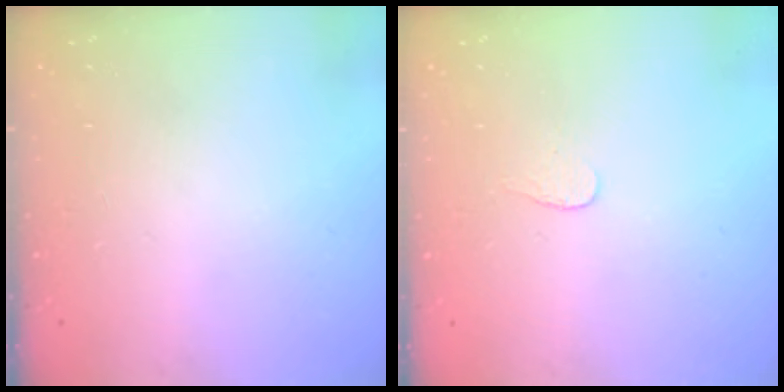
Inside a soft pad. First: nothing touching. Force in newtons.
{"total": 2.7, "press": 2.7, "slide": 0.3}